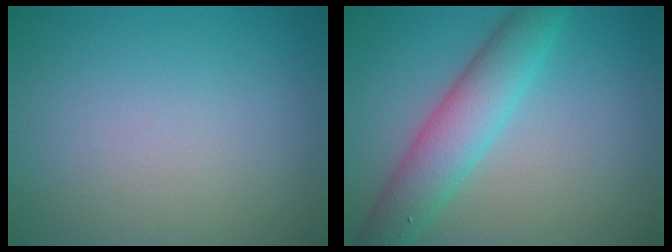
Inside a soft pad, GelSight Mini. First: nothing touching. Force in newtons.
{"total": 5.3, "press": 5.3, "slide": 0.2}